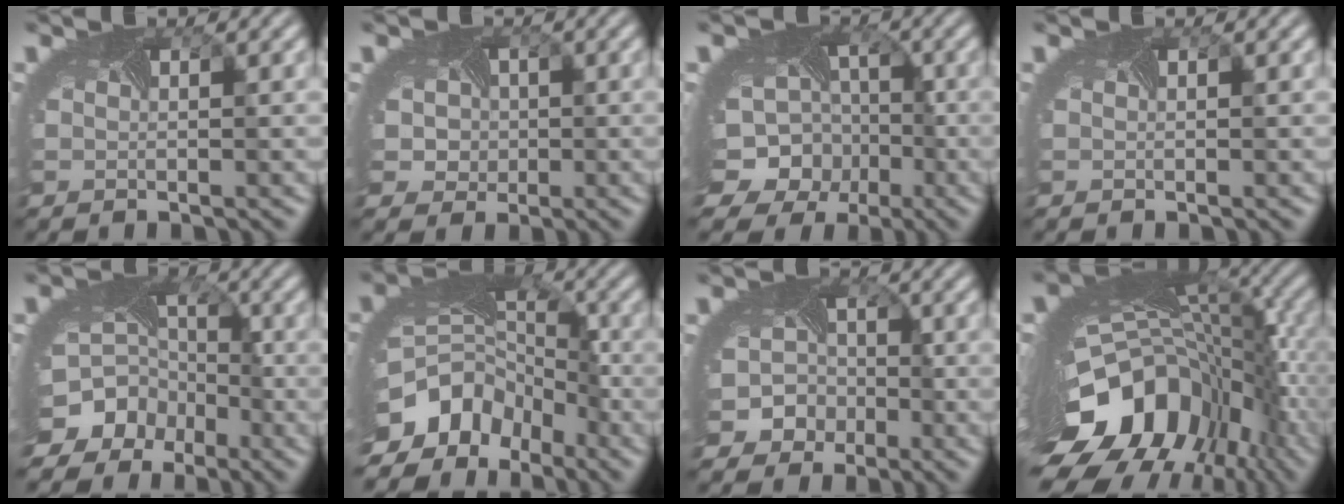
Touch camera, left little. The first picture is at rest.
{"total": 4.5, "force": [0.3, 4.0, 2.0], "torque": [-0.023, 0.012, -0.017]}
{"total": 12.5, "force": [-4.1, 10.9, 4.5], "torque": [-0.094, -0.027, -0.081]}
{"total": 0.0}
{"total": 11.1, "force": [-6.2, 8.7, 3.0], "torque": [-0.071, -0.042, -0.096]}
{"total": 11.7, "force": [-6.4, 8.1, 5.5], "torque": [-0.117, -0.024, -0.105]}
{"total": 6.1, "force": [-2.9, 5.3, 1.2], "torque": [-0.005, -0.009, -0.058]}
{"total": 16.7, "force": [-5.6, 10.6, 11.6], "torque": [-0.240, -0.058, -0.077]}